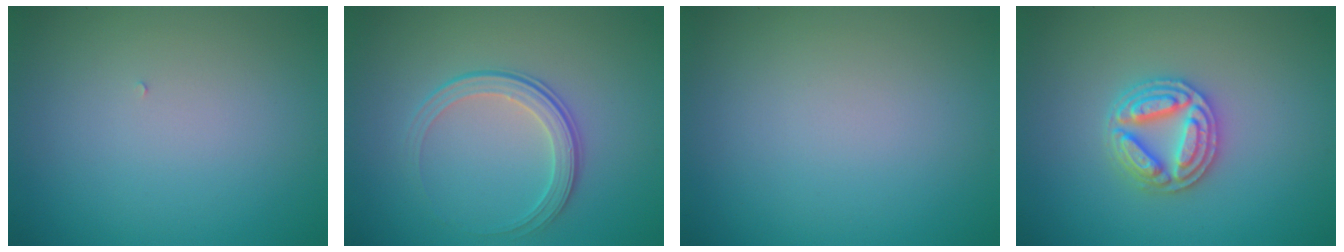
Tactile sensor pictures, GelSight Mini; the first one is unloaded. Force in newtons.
{"total": 2.5, "press": 1.9, "slide": 1.7}
{"total": 0.0}
{"total": 4.5, "press": 4.4, "slide": 0.7}